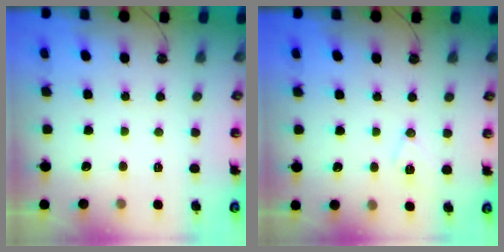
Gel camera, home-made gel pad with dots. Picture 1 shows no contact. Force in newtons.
{"total": 7.2, "press": 6.2, "slide": 3.8}